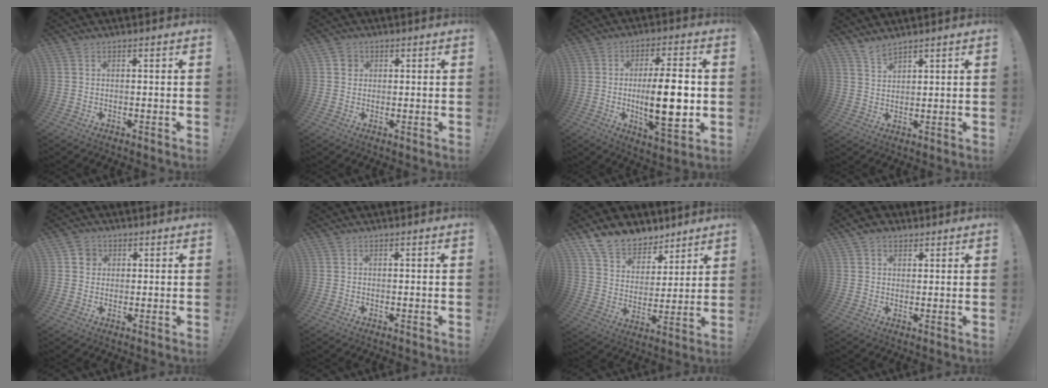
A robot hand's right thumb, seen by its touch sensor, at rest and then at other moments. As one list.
[{"total": 2.6, "force": [0.7, 2.4, 0.7], "torque": [-0.004, 0.003, 0.011]}, {"total": 17.9, "force": [-1.0, 4.9, 17.2], "torque": [-0.276, -0.012, -0.021]}, {"total": 3.8, "force": [3.5, 1.0, 1.3], "torque": [-0.018, -0.024, 0.062]}, {"total": 3.8, "force": [1.0, 3.5, 1.1], "torque": [-0.009, 0.005, 0.016]}, {"total": 0.0}, {"total": 12.1, "force": [9.9, 6.5, 2.5], "torque": [-0.054, -0.077, 0.190]}, {"total": 4.1, "force": [2.5, 3.0, 1.5], "torque": [-0.015, -0.011, 0.045]}]